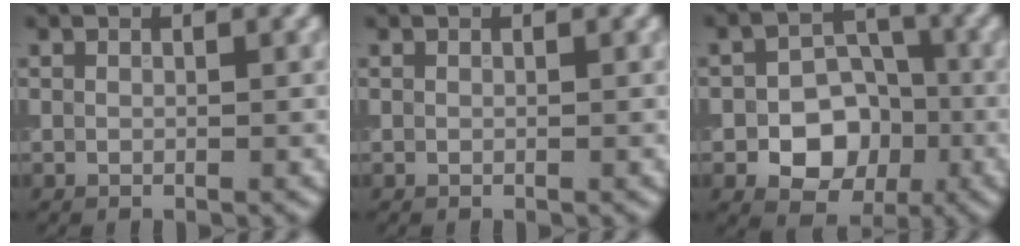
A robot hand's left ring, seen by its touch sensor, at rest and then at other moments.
{"total": 0.0}
{"total": 6.6, "force": [-2.1, 4.9, 3.8], "torque": [-0.032, -0.003, -0.041]}